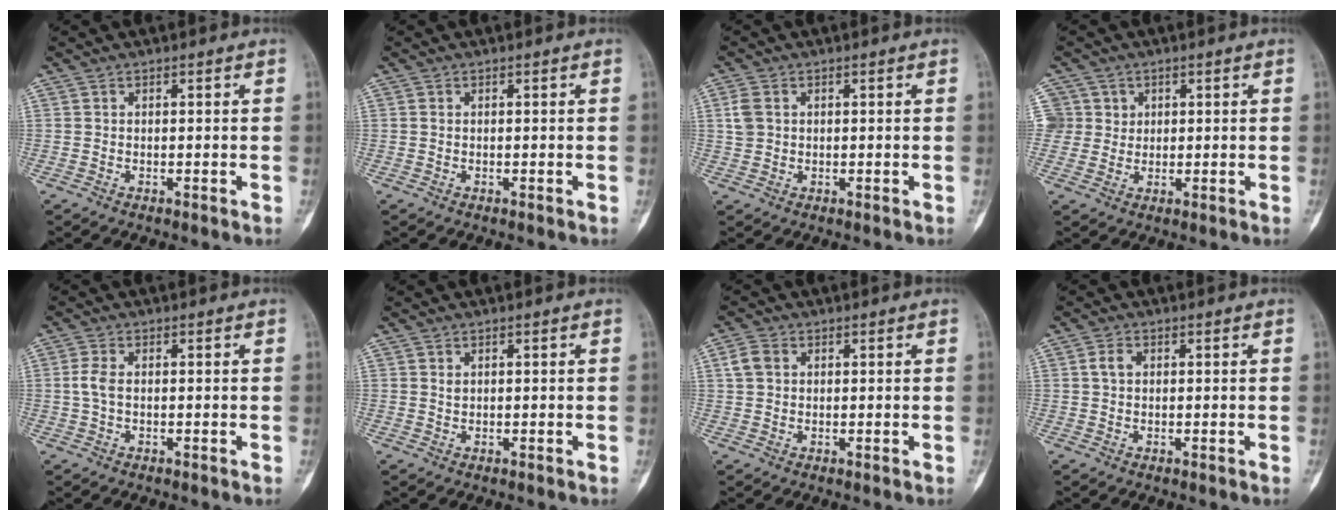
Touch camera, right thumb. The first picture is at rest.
{"total": 0.0}
{"total": 3.2, "force": [0.8, 2.5, 1.9], "torque": [-0.039, 0.004, 0.016]}
{"total": 4.8, "force": [1.6, 4.5, -0.2], "torque": [0.039, -0.002, 0.027]}
{"total": 2.8, "force": [0.0, 1.5, 2.3], "torque": [-0.059, 0.005, -0.005]}
{"total": 0.7, "force": [0.3, 0.5, 0.4], "torque": [-0.005, 0.001, 0.006]}
{"total": 3.2, "force": [0.8, 2.5, 1.9], "torque": [-0.039, 0.007, 0.015]}
{"total": 2.1, "force": [0.4, 1.4, 1.5], "torque": [-0.031, 0.008, 0.008]}